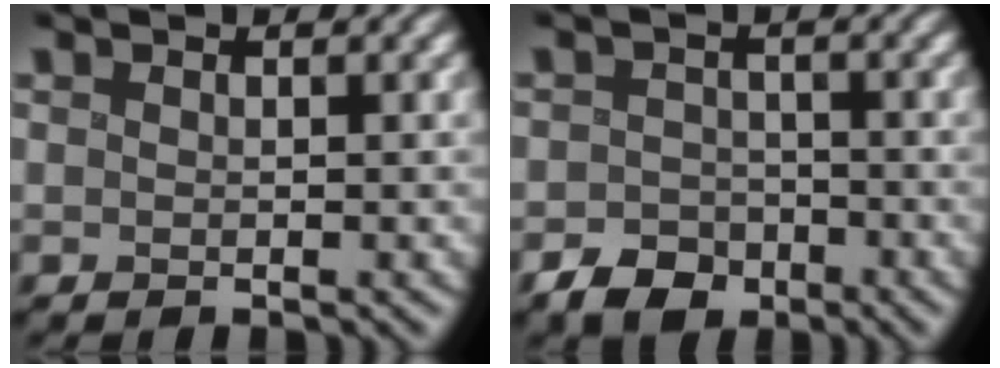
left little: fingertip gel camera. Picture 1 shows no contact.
{"total": 3.0, "force": [-2.2, 2.0, 0.8], "torque": [-0.002, -0.002, -0.045]}